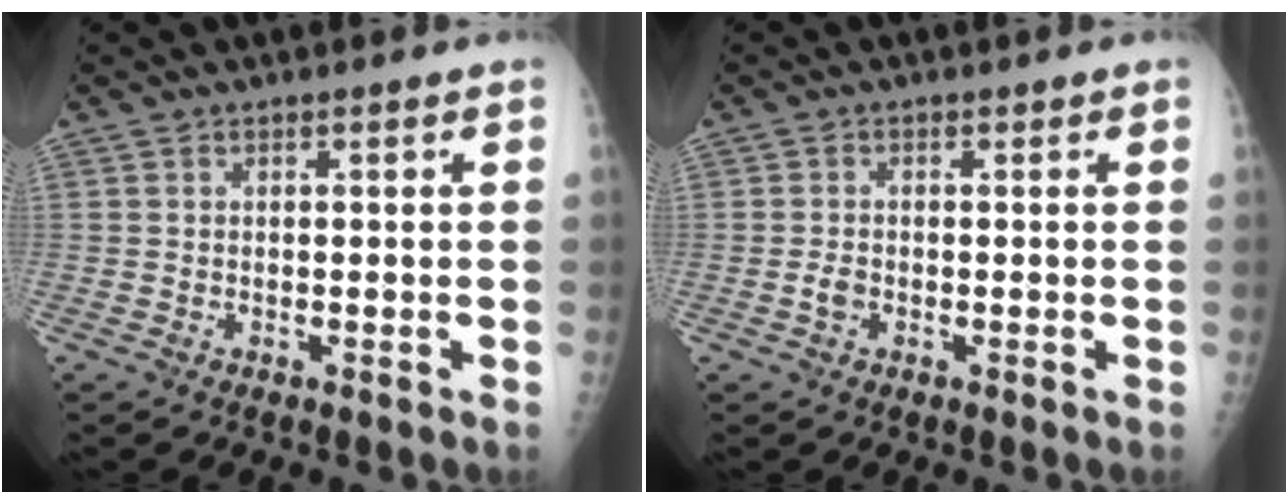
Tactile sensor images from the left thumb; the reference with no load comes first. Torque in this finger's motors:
{"motor_torque": [-0.56, 0.52, 0.32, -0.05, 0.00]}